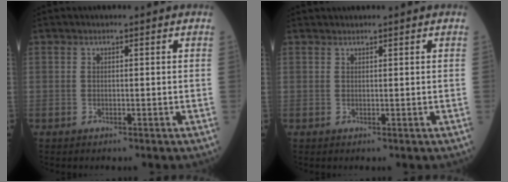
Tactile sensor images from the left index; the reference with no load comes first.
{"total": 0.9, "force": [0.9, 0.0, 0.1], "torque": [-0.003, 0.015, 0.021]}